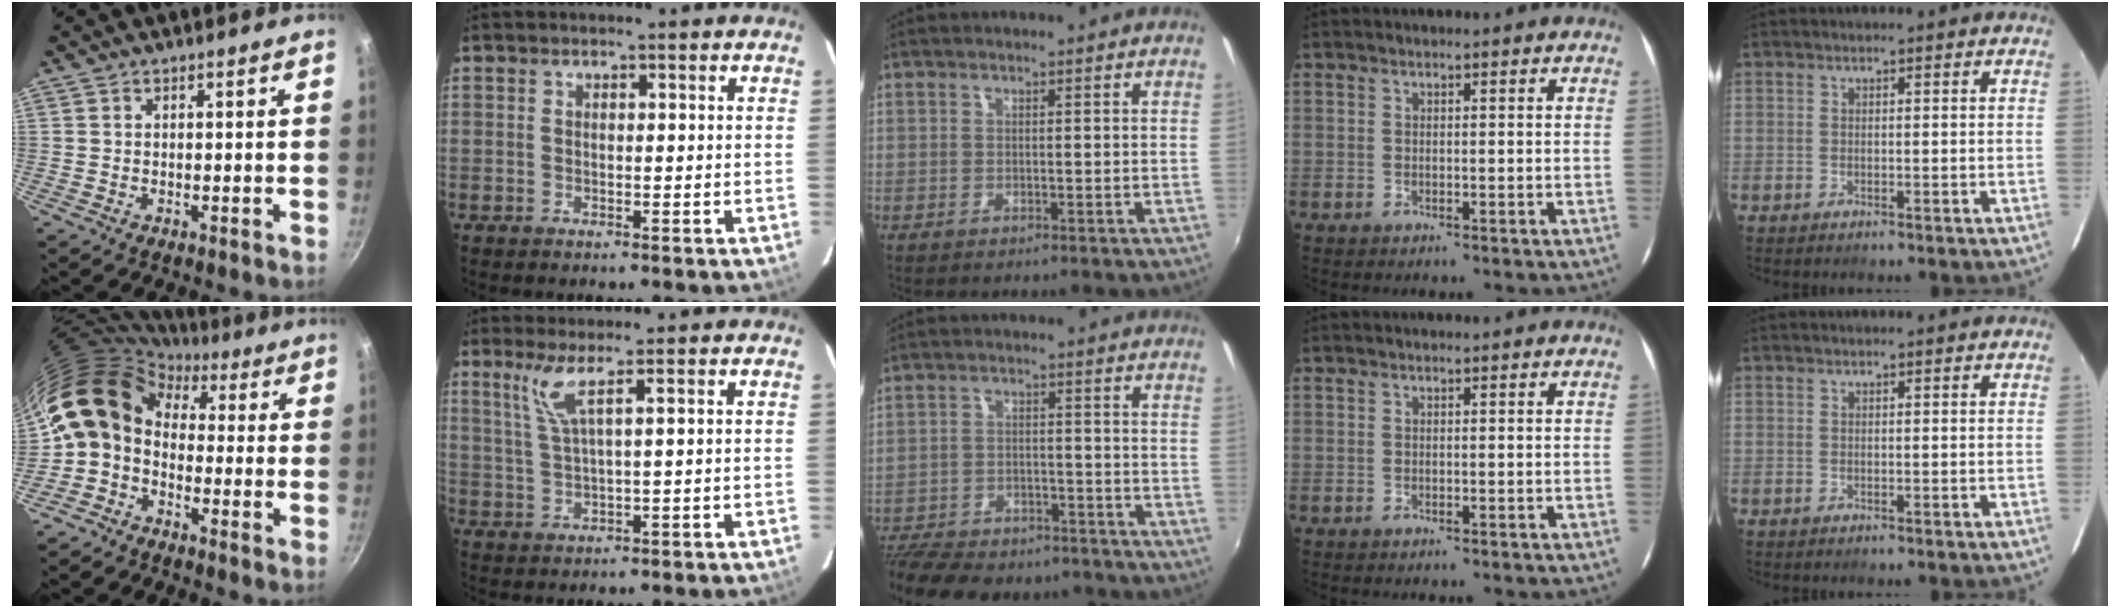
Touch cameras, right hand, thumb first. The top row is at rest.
{"thumb": {"total": 10.6, "force": [1.1, 7.9, 7.0], "torque": [-0.116, 0.027, -0.008]}, "index": {"total": 4.1, "force": [2.2, -0.7, 3.3], "torque": [-0.069, -0.007, 0.053]}, "middle": {"total": 18.5, "force": [-15.5, 6.9, 7.5], "torque": [-0.176, -0.015, -0.224]}}